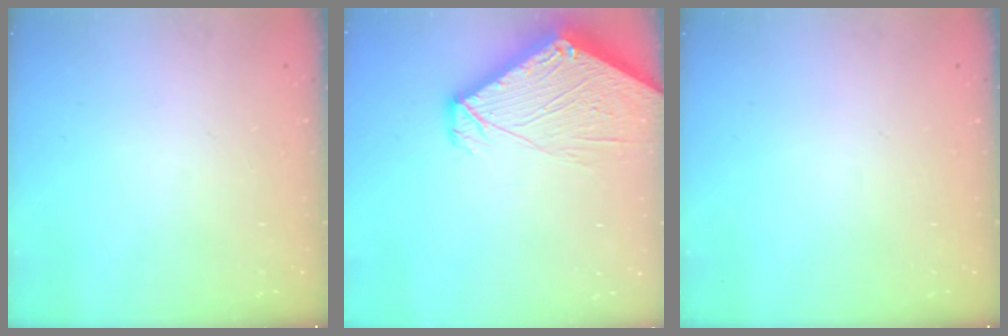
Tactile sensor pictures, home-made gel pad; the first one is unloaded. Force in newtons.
{"total": 9.8, "press": 9.7, "slide": 0.9}
{"total": 0.0}